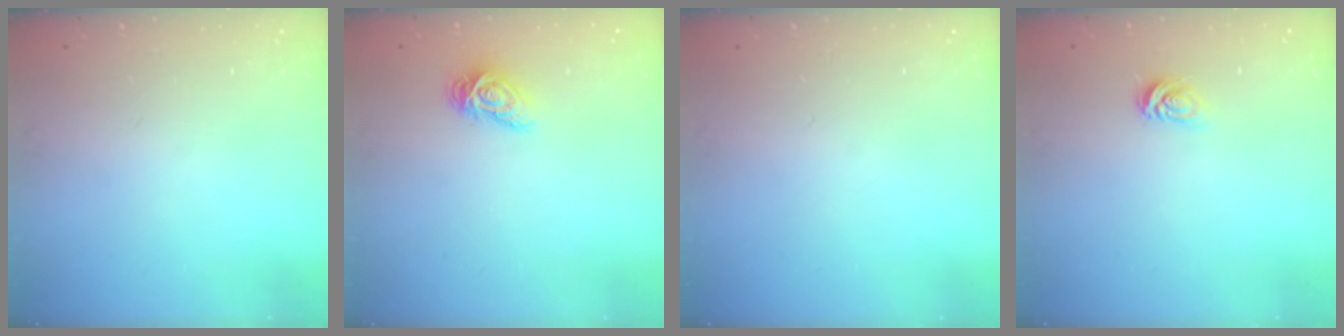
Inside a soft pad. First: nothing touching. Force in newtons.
{"total": 5.7, "press": 5.7, "slide": 0.2}
{"total": 0.0}
{"total": 5.0, "press": 5.0, "slide": 0.5}